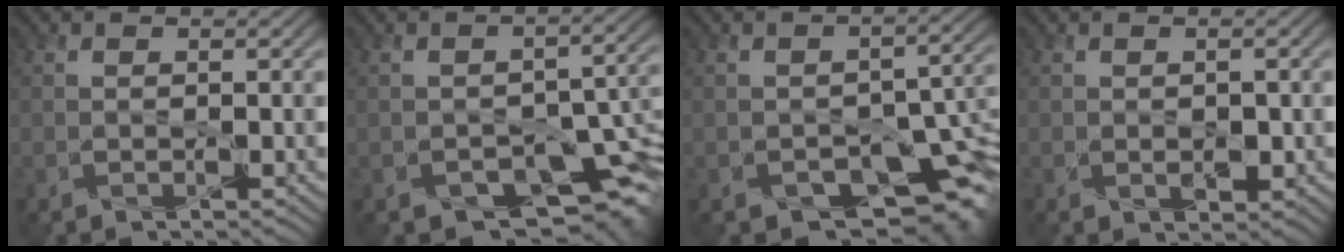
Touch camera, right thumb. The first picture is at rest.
{"total": 8.8, "force": [-4.5, 5.0, 5.7], "torque": [-0.077, -0.032, -0.058]}
{"total": 9.8, "force": [-5.0, 5.5, 6.4], "torque": [-0.087, -0.031, -0.064]}
{"total": 1.7, "force": [-0.2, 1.1, 1.3], "torque": [-0.024, -0.007, 0.002]}